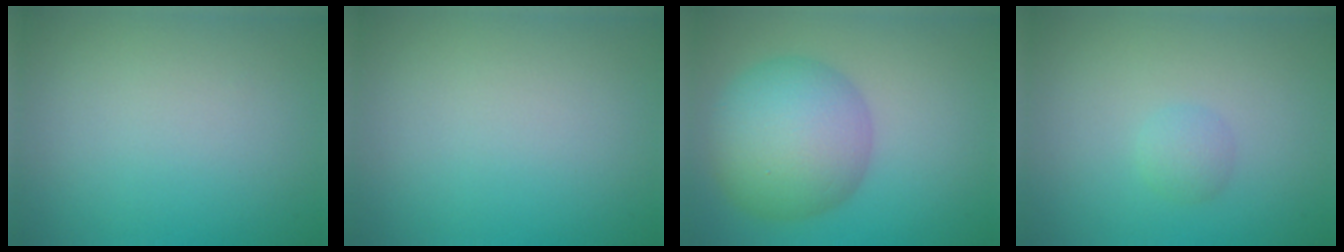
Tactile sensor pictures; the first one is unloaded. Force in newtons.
{"total": 0.0}
{"total": 8.6, "press": 8.6, "slide": 0.1}
{"total": 1.3, "press": 1.3, "slide": 0.0}